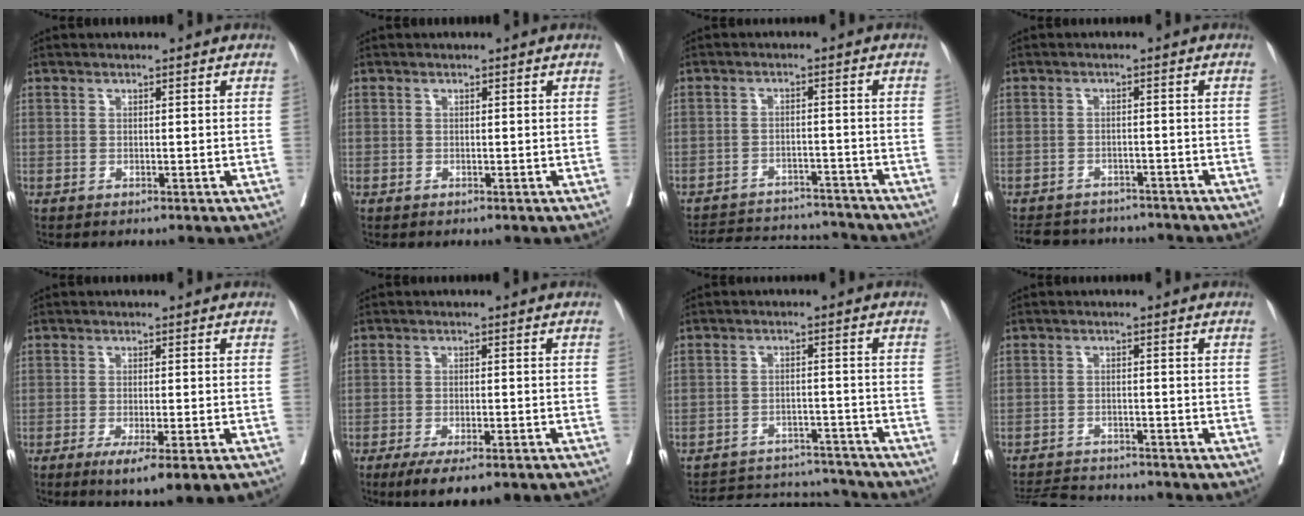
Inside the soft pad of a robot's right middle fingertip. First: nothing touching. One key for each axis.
{"total": 0.7, "fx": -0.1, "fy": 0.6, "fz": -0.1, "tx": 0.007, "ty": 0.006, "tz": -0.006}
{"total": 11.9, "fx": -11.4, "fy": 2.9, "fz": 1.7, "tx": -0.025, "ty": 0.013, "tz": -0.157}
{"total": 10.6, "fx": -9.7, "fy": 3.5, "fz": 2.3, "tx": -0.043, "ty": 0.009, "tz": -0.125}
{"total": 6.7, "fx": -4.3, "fy": 0.3, "fz": 5.2, "tx": -0.067, "ty": -0.018, "tz": -0.059}
{"total": 10.6, "fx": -8.3, "fy": 2.2, "fz": 6.2, "tx": -0.074, "ty": -0.010, "tz": -0.114}
{"total": 11.7, "fx": -11.4, "fy": 2.6, "fz": 0.7, "tx": -0.005, "ty": 0.021, "tz": -0.155}
{"total": 8.1, "fx": -7.9, "fy": 0.9, "fz": 1.6, "tx": -0.026, "ty": -0.001, "tz": -0.123}